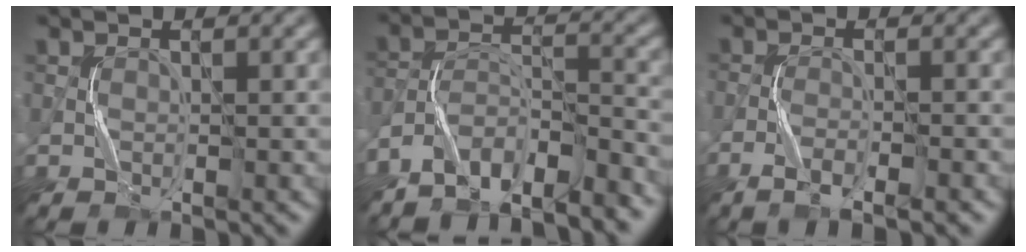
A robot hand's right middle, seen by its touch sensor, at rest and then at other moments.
{"total": 7.3, "force": [-6.4, 1.5, 3.1], "torque": [-0.060, -0.002, -0.119]}
{"total": 3.0, "force": [-2.3, 0.2, 2.0], "torque": [-0.048, -0.002, -0.041]}